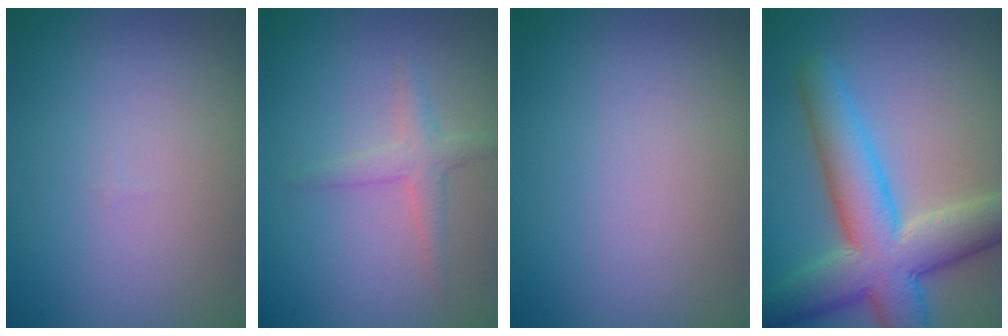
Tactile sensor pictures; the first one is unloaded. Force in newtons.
{"total": 1.9, "press": 1.9, "slide": 0.1}
{"total": 0.0}
{"total": 8.9, "press": 8.9, "slide": 0.3}